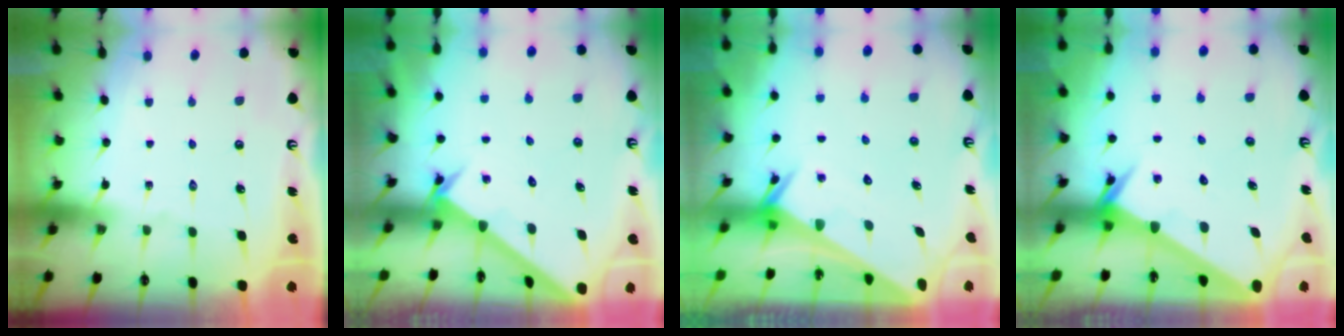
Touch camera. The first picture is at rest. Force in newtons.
{"total": 2.1, "press": 2.1, "slide": 0.2}
{"total": 2.6, "press": 2.6, "slide": 0.1}
{"total": 3.2, "press": 3.2, "slide": 0.1}